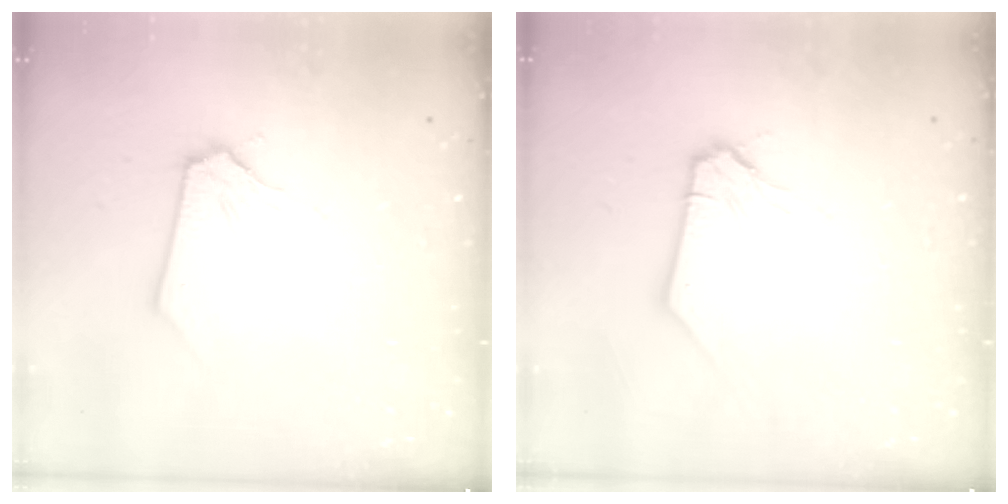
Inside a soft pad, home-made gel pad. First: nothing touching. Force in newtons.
{"total": 2.4, "press": 2.3, "slide": 0.4}